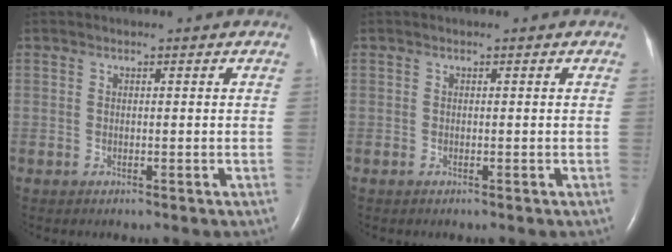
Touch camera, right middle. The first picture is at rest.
{"total": 0.0}